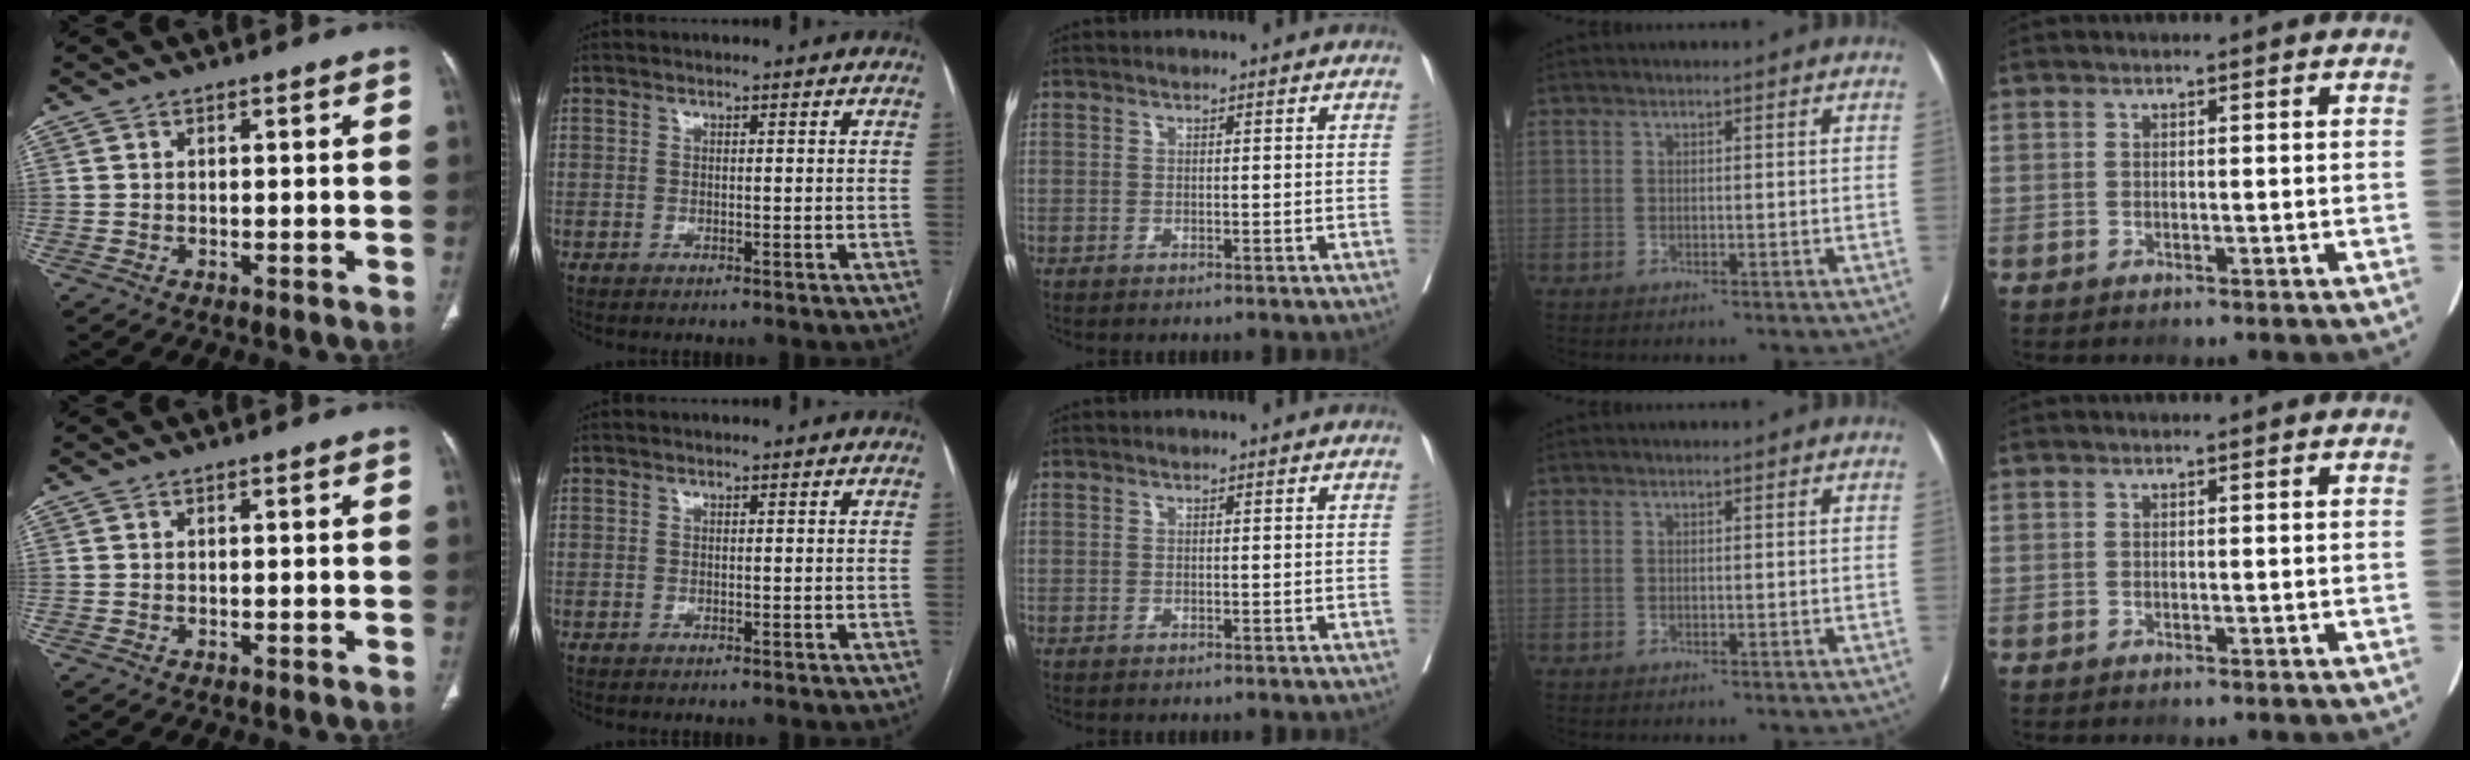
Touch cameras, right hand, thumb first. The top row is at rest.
{}